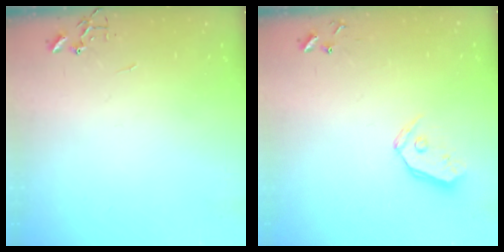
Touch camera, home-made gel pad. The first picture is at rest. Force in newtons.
{"total": 8.7, "press": 8.6, "slide": 1.3}